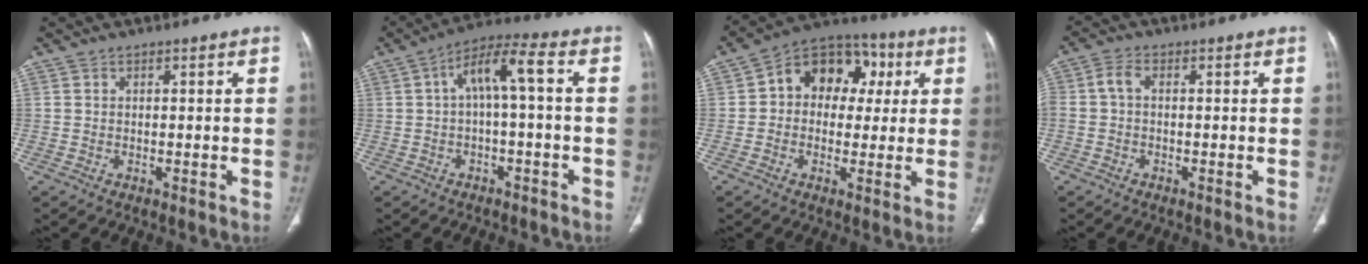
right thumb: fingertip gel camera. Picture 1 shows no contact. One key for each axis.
{"total": 7.6, "fx": 0.0, "fy": 2.3, "fz": 7.3, "tx": -0.135, "ty": 0.046, "tz": -0.001}
{"total": 13.4, "fx": 2.6, "fy": 10.2, "fz": 8.3, "tx": -0.073, "ty": 0.028, "tz": 0.027}
{"total": 3.0, "fx": -0.2, "fy": 1.6, "fz": 2.5, "tx": -0.056, "ty": 0.007, "tz": -0.012}